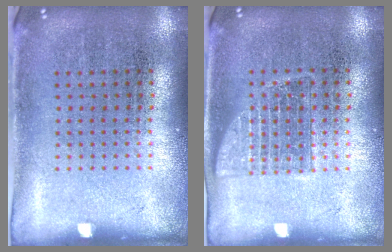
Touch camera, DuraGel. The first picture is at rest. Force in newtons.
{"total": 1.0, "press": 1.0, "slide": 0.3}